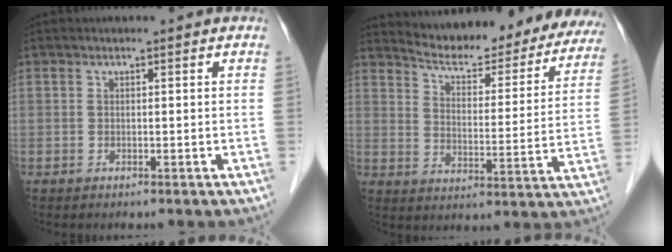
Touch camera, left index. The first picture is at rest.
{"total": 22.8, "force": [21.2, 4.8, 7.0], "torque": [-0.091, -0.047, 0.265]}